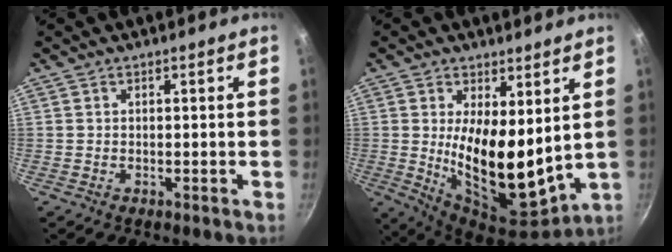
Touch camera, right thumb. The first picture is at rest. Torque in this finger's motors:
{"motor_torque": [0.72, 1.43, 2.60, -0.01, 0.71]}